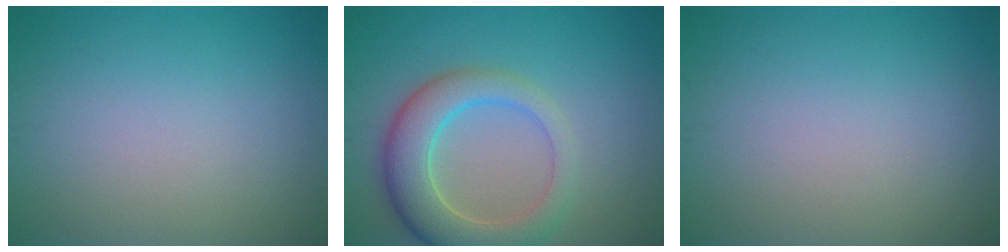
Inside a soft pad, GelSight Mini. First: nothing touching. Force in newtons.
{"total": 6.3, "press": 6.3, "slide": 0.6}
{"total": 0.0}